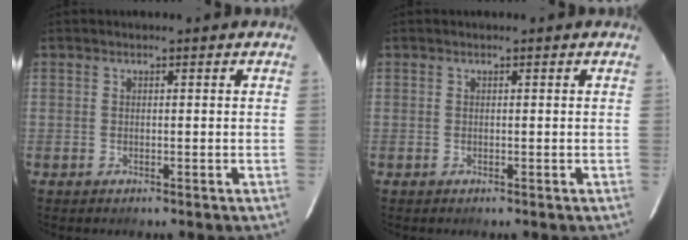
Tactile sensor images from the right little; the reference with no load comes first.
{"total": 0.0}